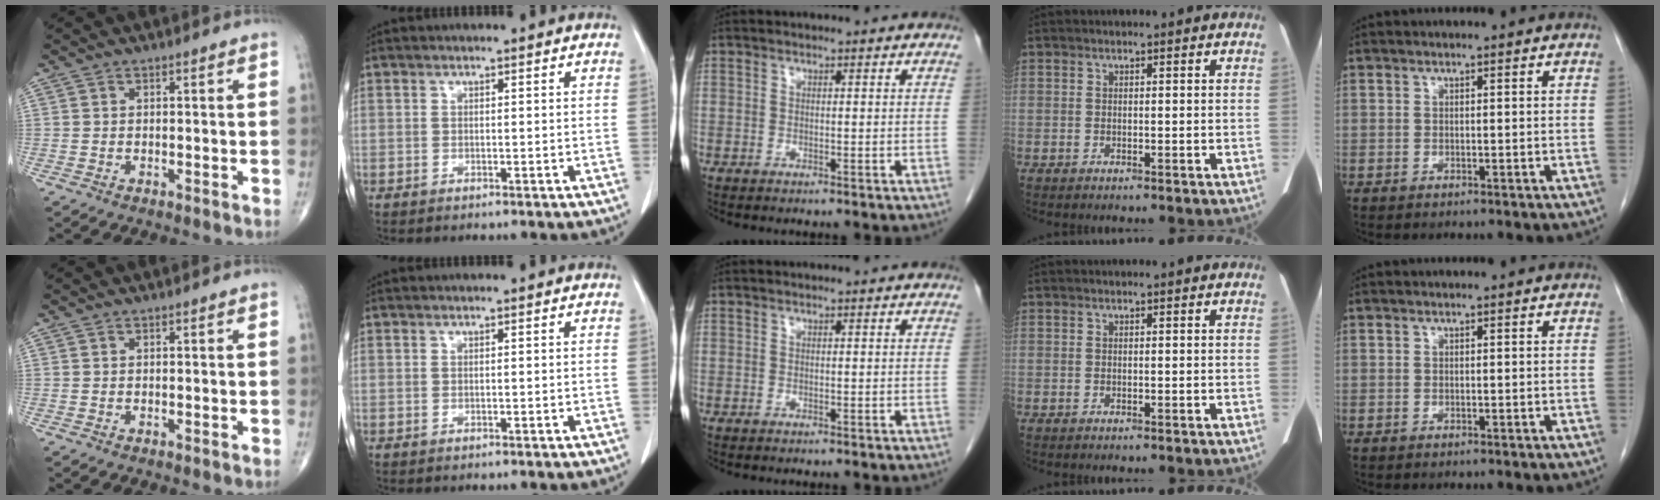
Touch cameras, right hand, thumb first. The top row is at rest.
{}